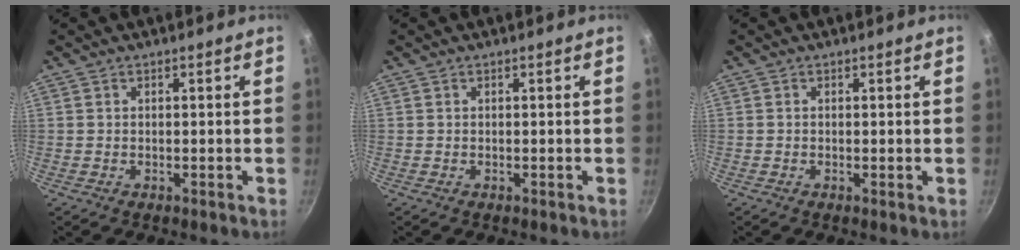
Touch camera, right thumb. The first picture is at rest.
{"total": 0.0}
{"total": 0.0}